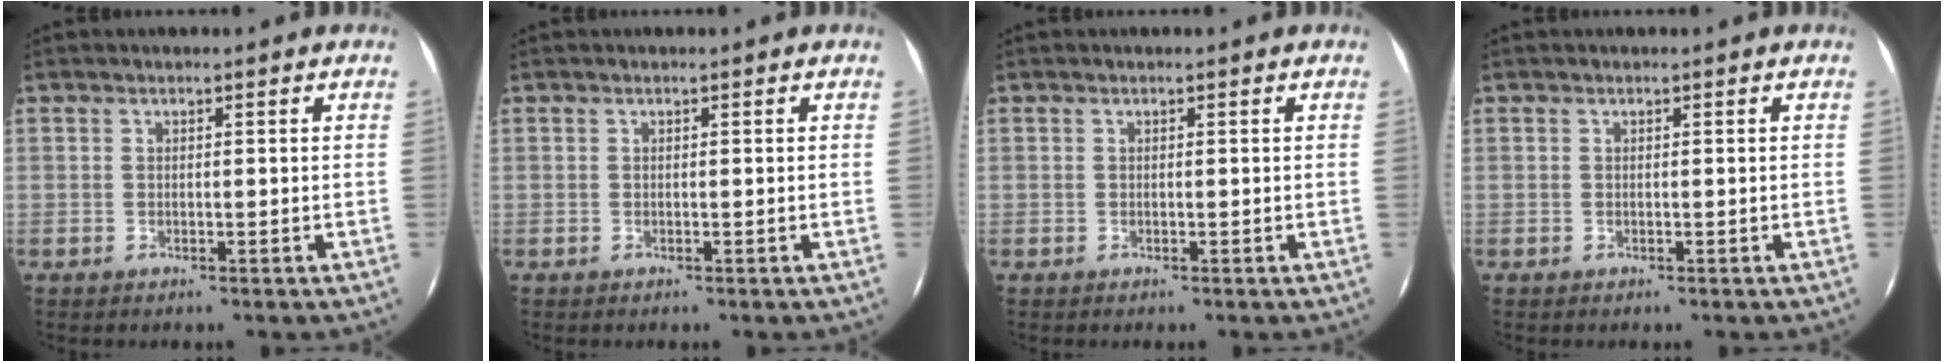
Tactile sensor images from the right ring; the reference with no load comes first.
{"total": 0.0}
{"total": 0.0}
{"total": 0.0}